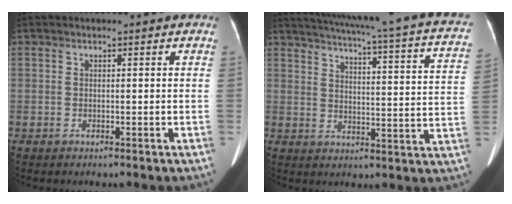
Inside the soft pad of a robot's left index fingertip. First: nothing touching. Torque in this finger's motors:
{"motor_torque": [-0.68, -0.70, -0.30, 0.02]}